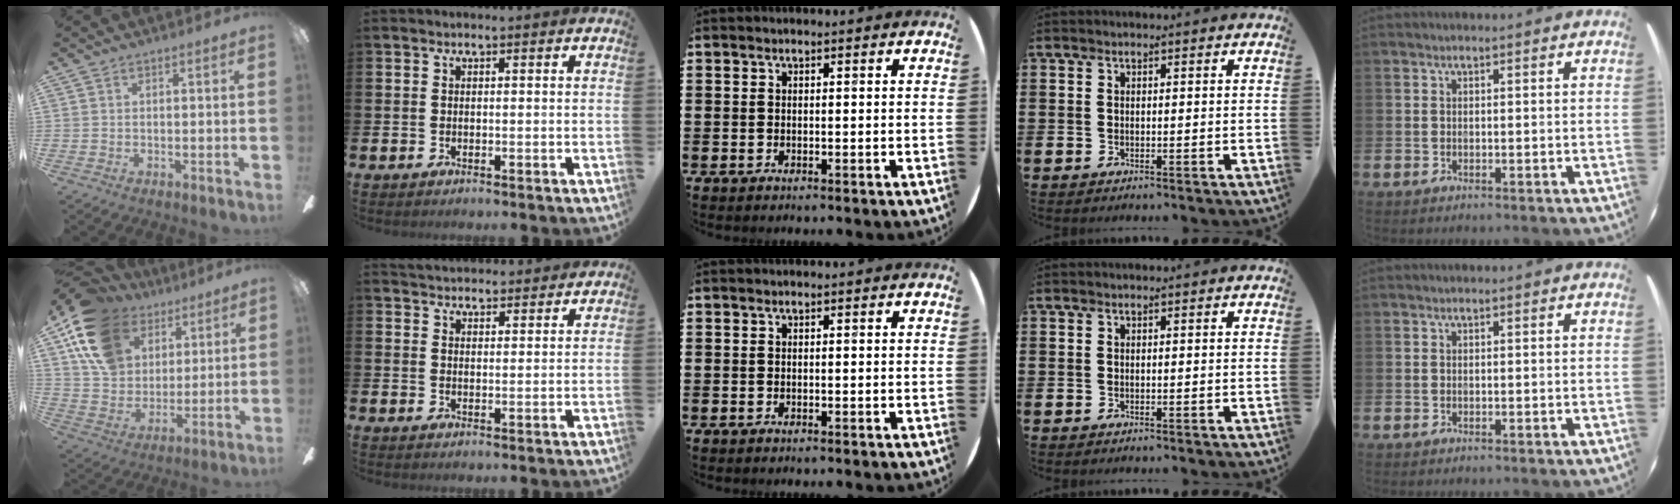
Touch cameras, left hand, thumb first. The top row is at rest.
{"thumb": {"total": 17.3, "force": [9.3, 12.1, 8.1], "torque": [-0.163, -0.032, 0.183]}, "index": {"total": 3.8, "force": [3.7, 0.7, -0.2], "torque": [0.006, -0.020, 0.066]}}